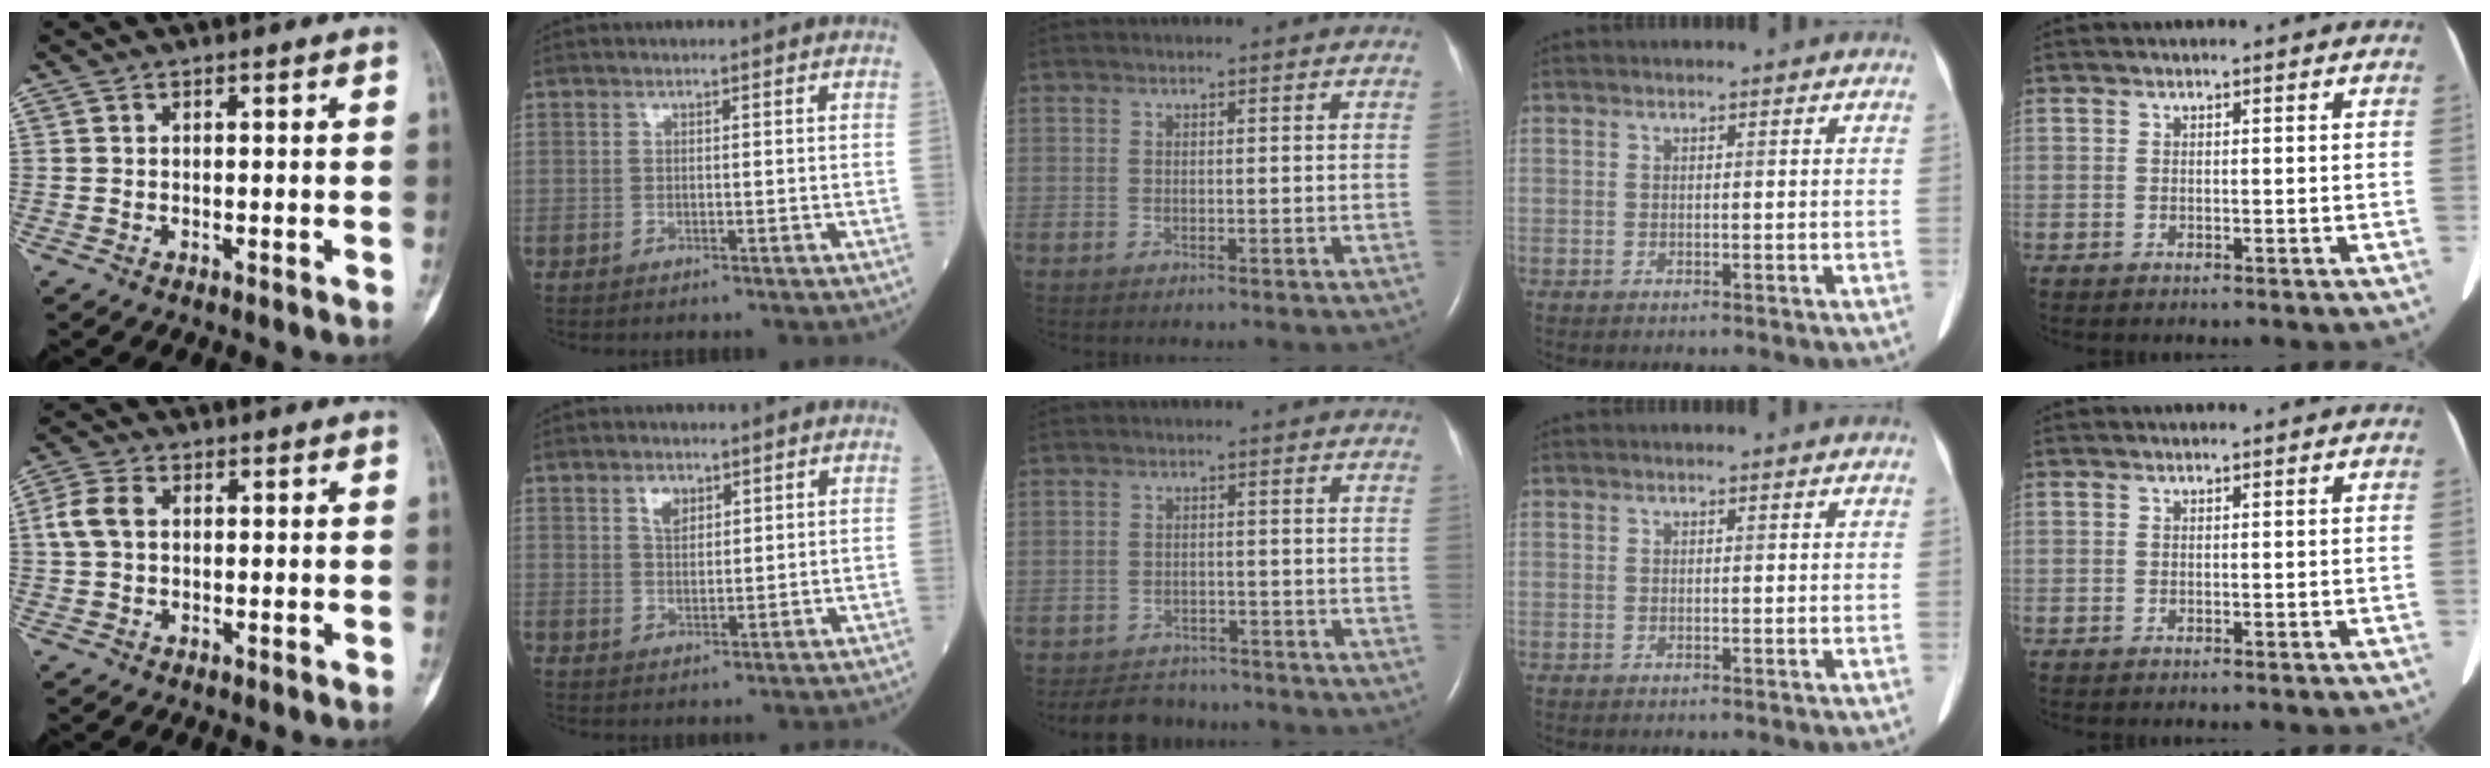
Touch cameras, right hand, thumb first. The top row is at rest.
{"thumb": {"total": 5.0, "force": [0.7, 3.5, 3.6], "torque": [-0.084, 0.013, 0.010]}, "index": {"total": 3.0, "force": [1.7, 1.7, 1.7], "torque": [-0.033, 0.003, 0.033]}, "middle": {"total": 6.3, "force": [-5.7, 2.5, 0.9], "torque": [-0.015, -0.003, -0.081]}}